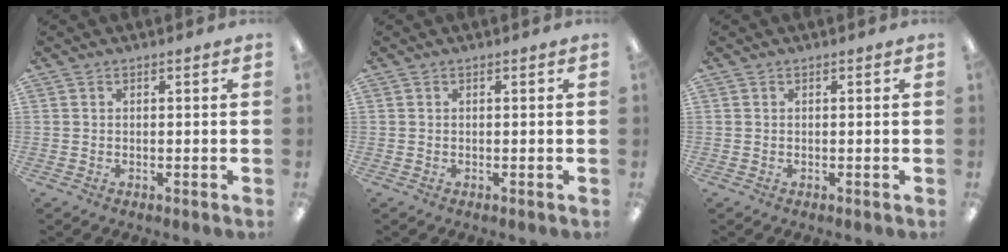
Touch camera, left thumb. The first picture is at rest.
{"total": 0.0}
{"total": 0.0}